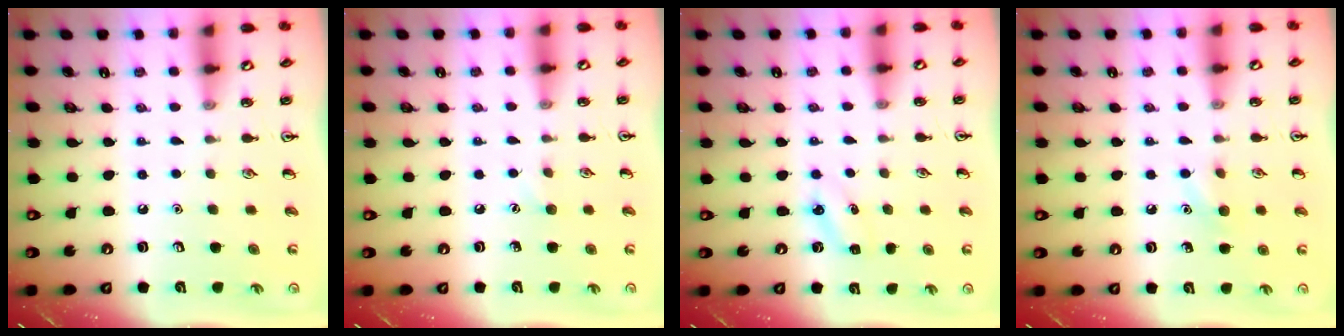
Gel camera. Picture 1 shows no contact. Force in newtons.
{"total": 3.9, "press": 3.7, "slide": 1.2}
{"total": 3.8, "press": 3.6, "slide": 1.3}
{"total": 6.3, "press": 6.1, "slide": 1.6}